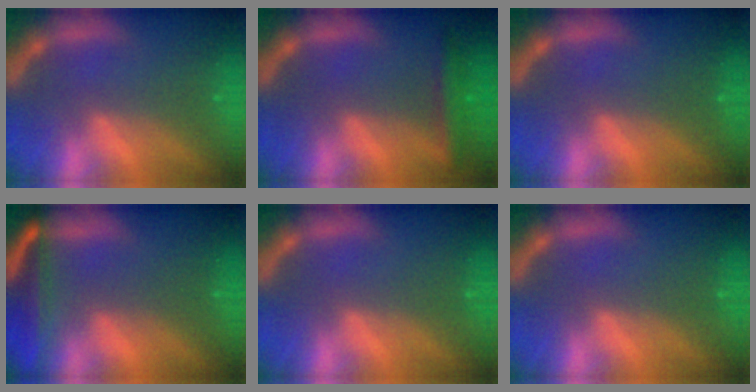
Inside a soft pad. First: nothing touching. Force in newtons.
{"total": 2.9}
{"total": 0.0}
{"total": 6.6}
{"total": 0.0}
{"total": 0.0}